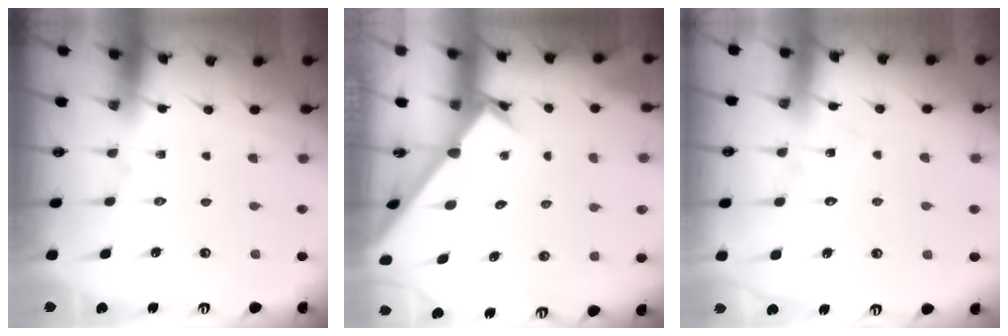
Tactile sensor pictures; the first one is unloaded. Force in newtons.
{"total": 1.7, "press": 1.7, "slide": 0.1}
{"total": 6.1, "press": 6.1, "slide": 0.1}